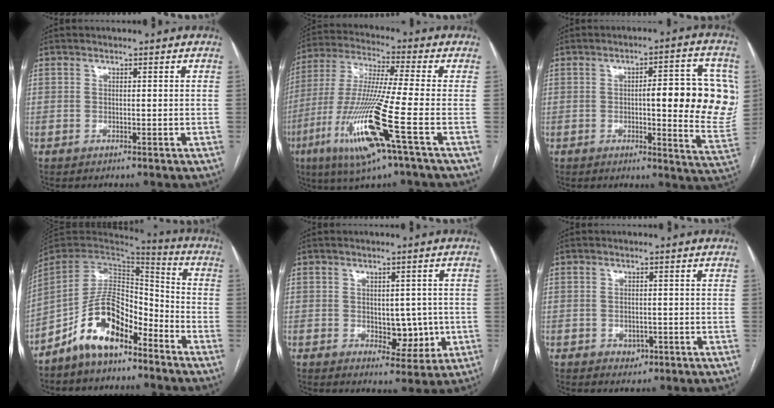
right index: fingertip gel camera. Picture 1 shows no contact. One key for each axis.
{"total": 16.3, "fx": -6.4, "fy": -0.4, "fz": 14.9, "tx": -0.316, "ty": -0.024, "tz": -0.124}
{"total": 15.1, "fx": 1.5, "fy": 3.2, "fz": 14.7, "tx": -0.164, "ty": 0.015, "tz": 0.018}
{"total": 12.0, "fx": -7.5, "fy": 5.5, "fz": 7.5, "tx": -0.140, "ty": 0.025, "tz": -0.140}
{"total": 5.8, "fx": -0.5, "fy": 3.5, "fz": 4.6, "tx": -0.050, "ty": 0.003, "tz": 0.004}
{"total": 1.9, "fx": -0.7, "fy": 1.5, "fz": 0.9, "tx": -0.008, "ty": 0.004, "tz": -0.004}